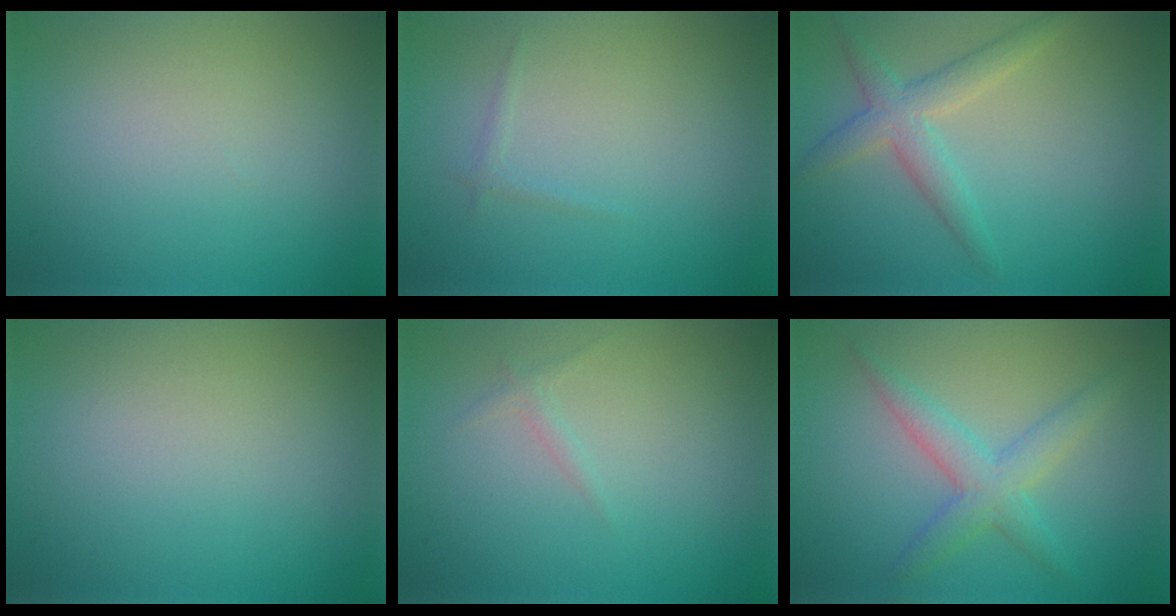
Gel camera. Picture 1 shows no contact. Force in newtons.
{"total": 0.6, "press": 0.6, "slide": 0.0}
{"total": 3.1, "press": 3.1, "slide": 0.0}
{"total": 0.0}
{"total": 0.7, "press": 0.7, "slide": 0.1}
{"total": 3.5, "press": 3.5, "slide": 0.1}